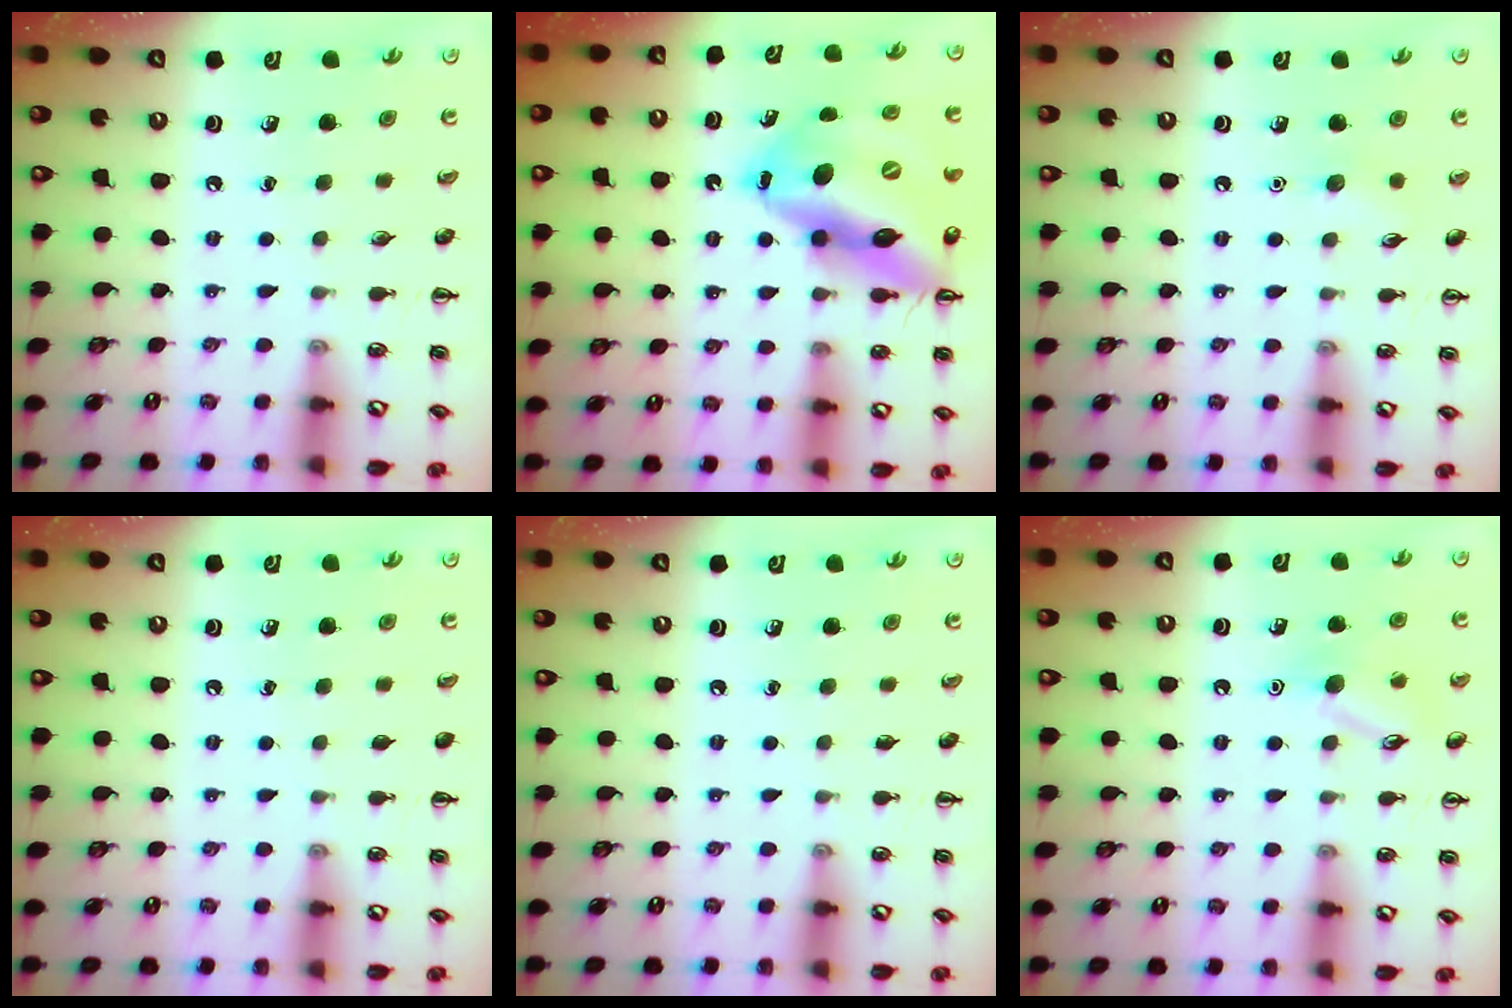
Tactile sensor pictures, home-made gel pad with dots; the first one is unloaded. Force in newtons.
{"total": 22.4, "press": 21.6, "slide": 5.7}
{"total": 5.5, "press": 5.3, "slide": 1.5}
{"total": 0.0}
{"total": 0.0}
{"total": 9.5, "press": 9.5, "slide": 0.9}